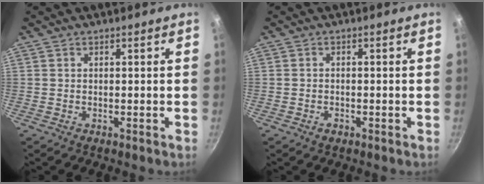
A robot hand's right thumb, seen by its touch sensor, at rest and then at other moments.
{"total": 1.4, "force": [-0.8, 0.9, 0.7], "torque": [-0.012, 0.005, -0.014]}